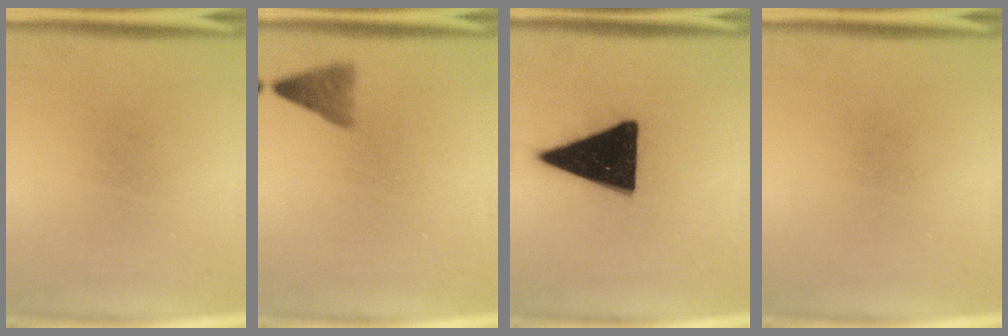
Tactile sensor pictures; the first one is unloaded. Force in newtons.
{"total": 2.6}
{"total": 19.4}
{"total": 0.0}